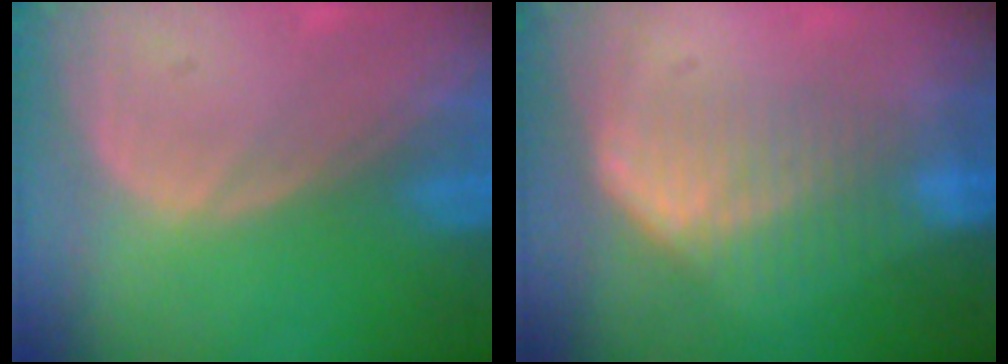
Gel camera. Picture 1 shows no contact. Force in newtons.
{"total": 6.8, "press": 6.1, "slide": 3.1}